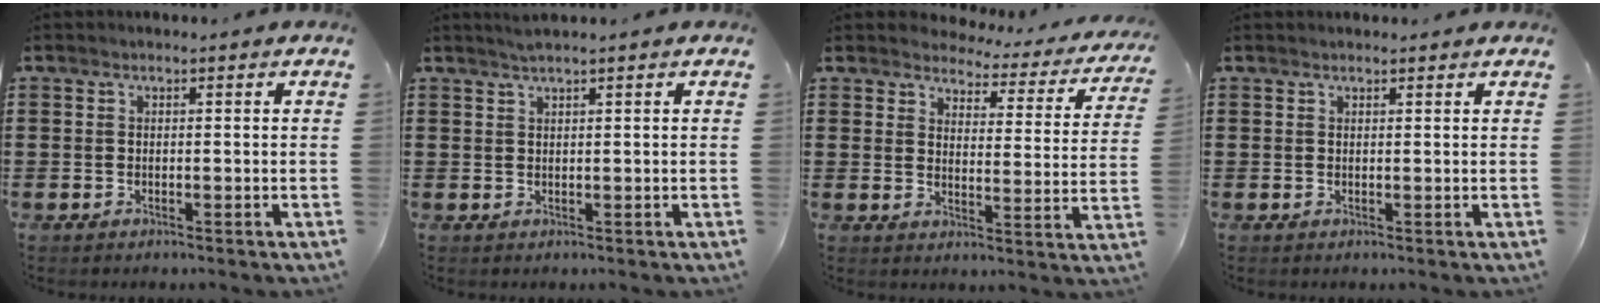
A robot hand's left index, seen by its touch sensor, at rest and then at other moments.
{"total": 1.2, "force": [1.1, -0.2, 0.6], "torque": [-0.012, 0.000, 0.020]}
{"total": 3.4, "force": [3.3, 0.5, 0.3], "torque": [-0.028, -0.026, 0.053]}
{"total": 0.8, "force": [0.7, 0.2, 0.1], "torque": [-0.004, 0.001, 0.014]}